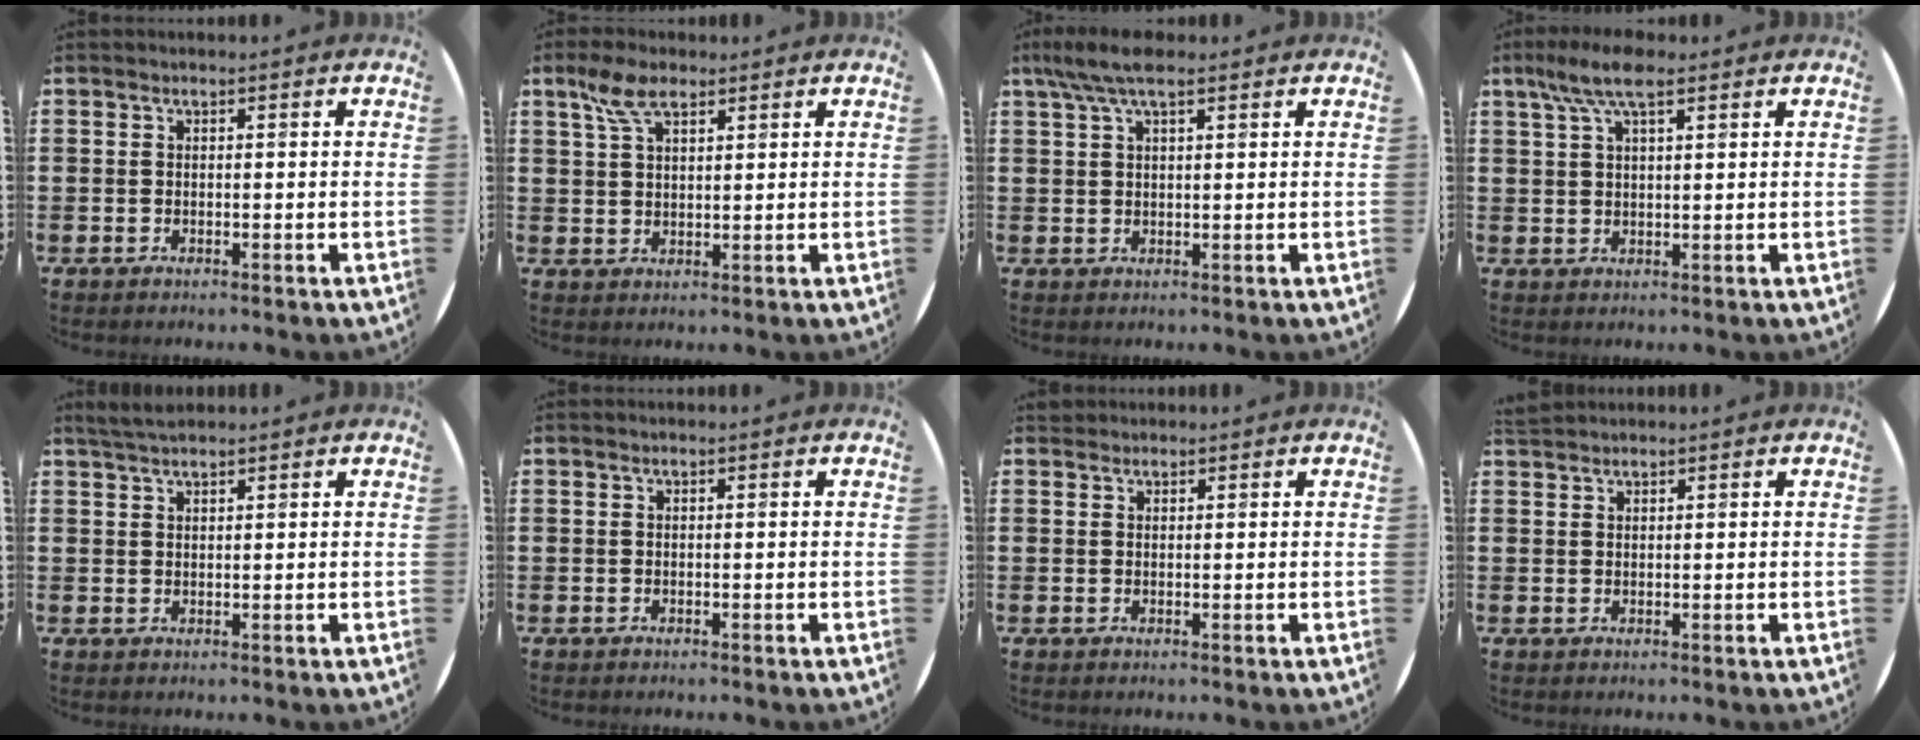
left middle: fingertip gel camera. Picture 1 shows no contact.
{"total": 5.3, "force": [3.3, 2.3, 3.4], "torque": [-0.075, 0.009, 0.059]}
{"total": 4.8, "force": [3.1, 1.4, 3.3], "torque": [-0.070, 0.008, 0.055]}
{"total": 6.2, "force": [3.9, 2.0, 4.3], "torque": [-0.093, 0.008, 0.068]}
{"total": 2.4, "force": [2.2, 0.4, 1.0], "torque": [-0.022, 0.005, 0.040]}
{"total": 0.0}
{"total": 0.8, "force": [0.7, 0.3, -0.2], "torque": [0.012, 0.000, 0.012]}
{"total": 1.2, "force": [1.1, 0.1, -0.1], "torque": [0.002, 0.003, 0.022]}